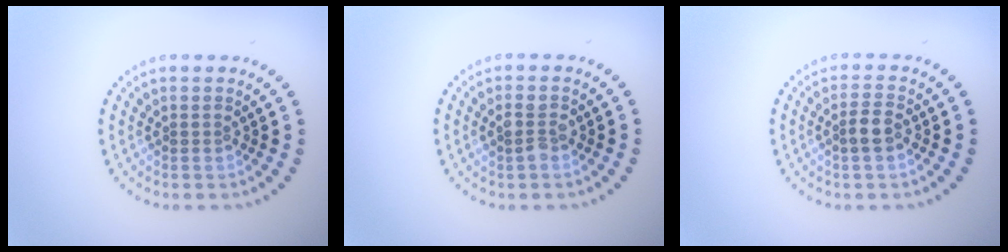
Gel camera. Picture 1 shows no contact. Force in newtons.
{"total": 1.4, "press": 1.4, "slide": 0.1}
{"total": 1.9, "press": 1.8, "slide": 0.7}